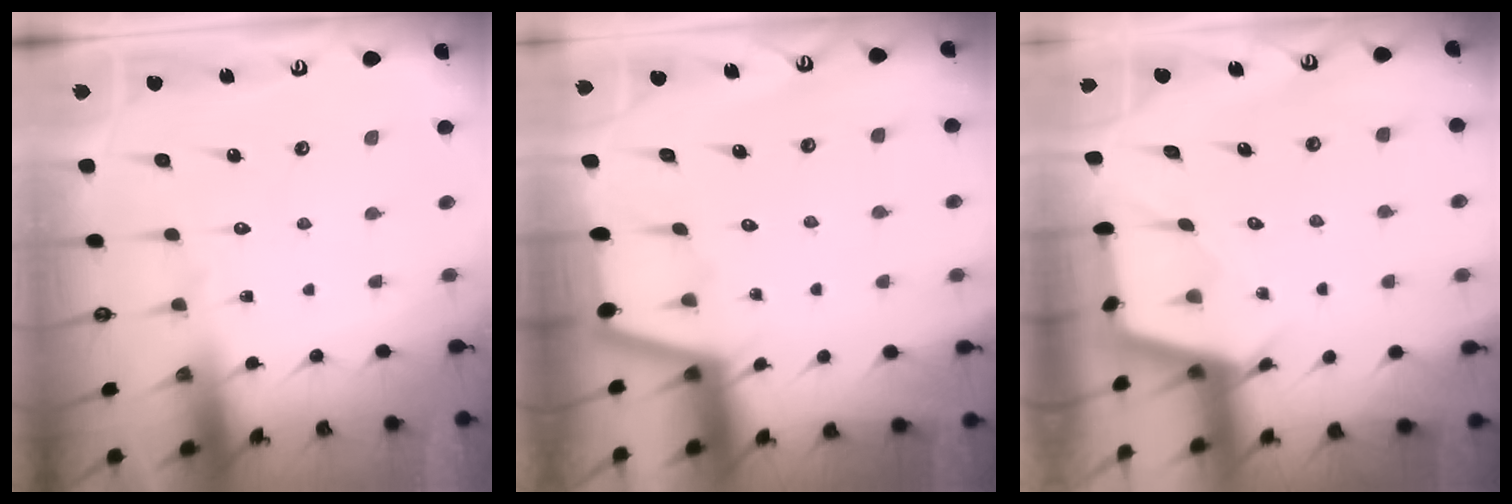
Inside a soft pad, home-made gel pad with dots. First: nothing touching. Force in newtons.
{"total": 1.4, "press": 1.3, "slide": 0.3}
{"total": 2.7, "press": 2.7, "slide": 0.3}